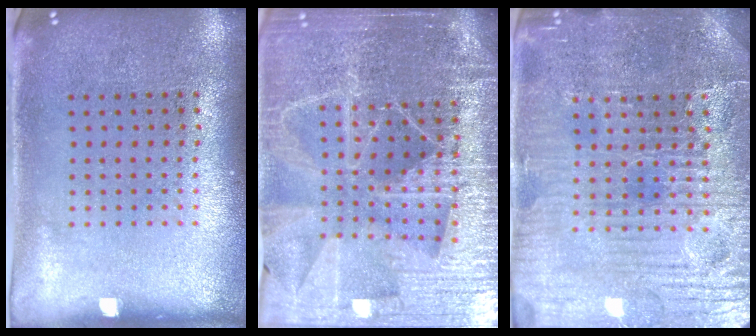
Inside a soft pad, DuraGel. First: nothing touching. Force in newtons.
{"total": 5.5, "press": 4.9, "slide": 2.5}
{"total": 4.8, "press": 4.6, "slide": 1.3}